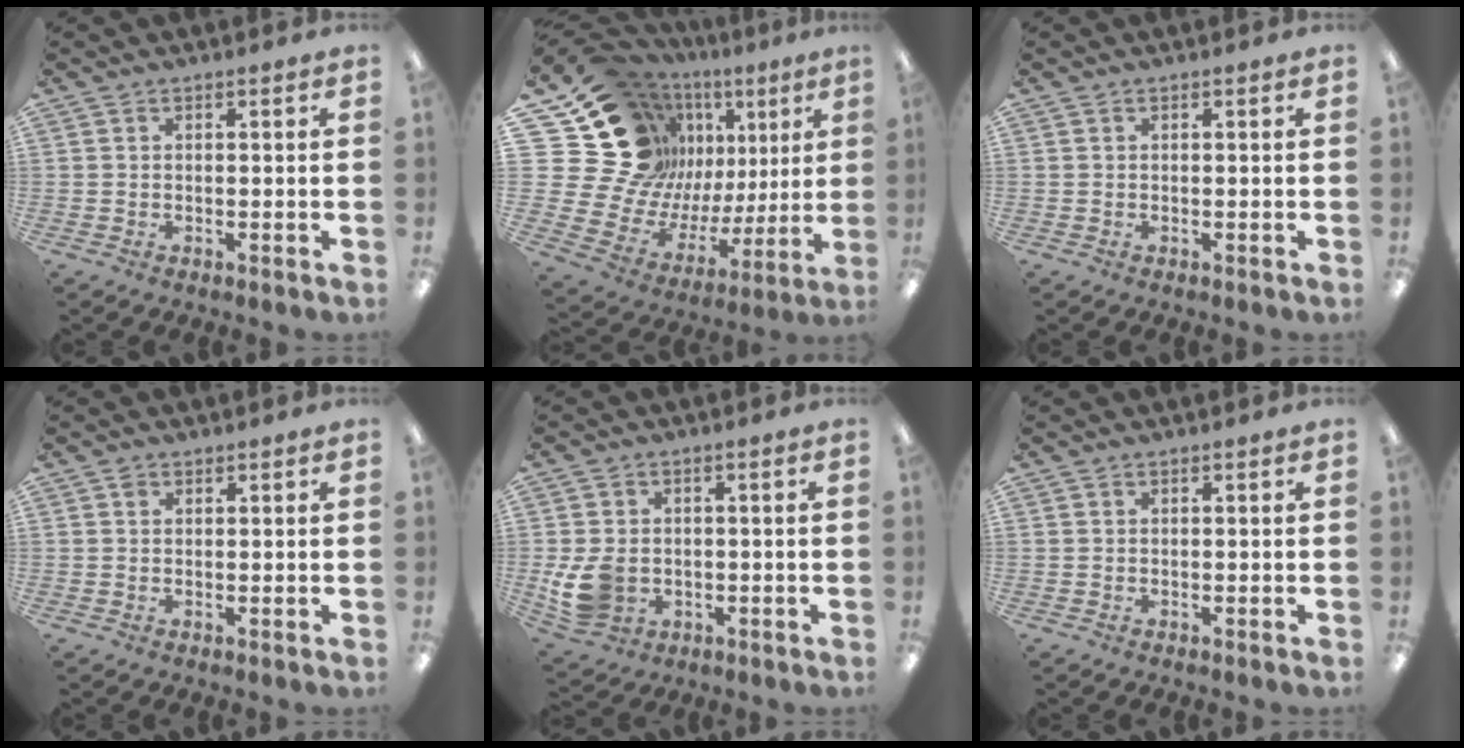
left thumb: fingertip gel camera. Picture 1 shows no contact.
{"total": 25.8, "force": [11.5, 19.6, 12.1], "torque": [-0.257, -0.098, 0.255]}
{"total": 0.0}
{"total": 1.0, "force": [0.6, 0.7, 0.3], "torque": [-0.006, 0.003, 0.011]}
{"total": 8.9, "force": [-1.1, 7.2, 5.1], "torque": [-0.119, 0.007, -0.017]}
{"total": 0.0}